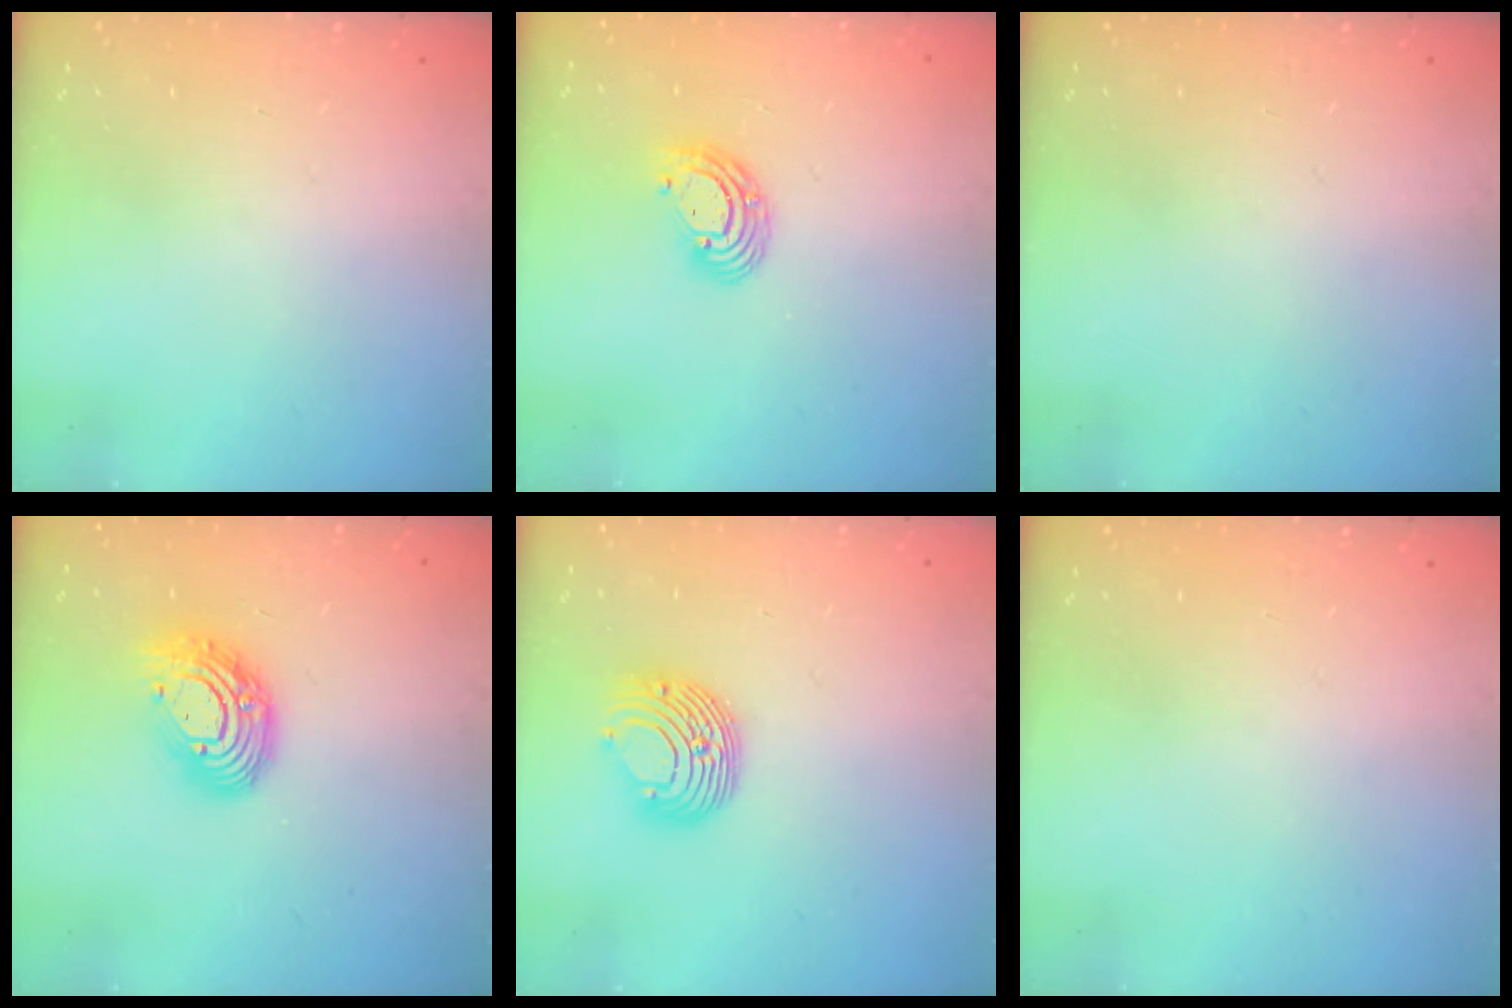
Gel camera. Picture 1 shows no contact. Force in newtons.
{"total": 8.0, "press": 7.9, "slide": 1.2}
{"total": 0.0}
{"total": 12.4, "press": 12.4, "slide": 1.1}
{"total": 10.6, "press": 10.6, "slide": 0.3}
{"total": 0.0}